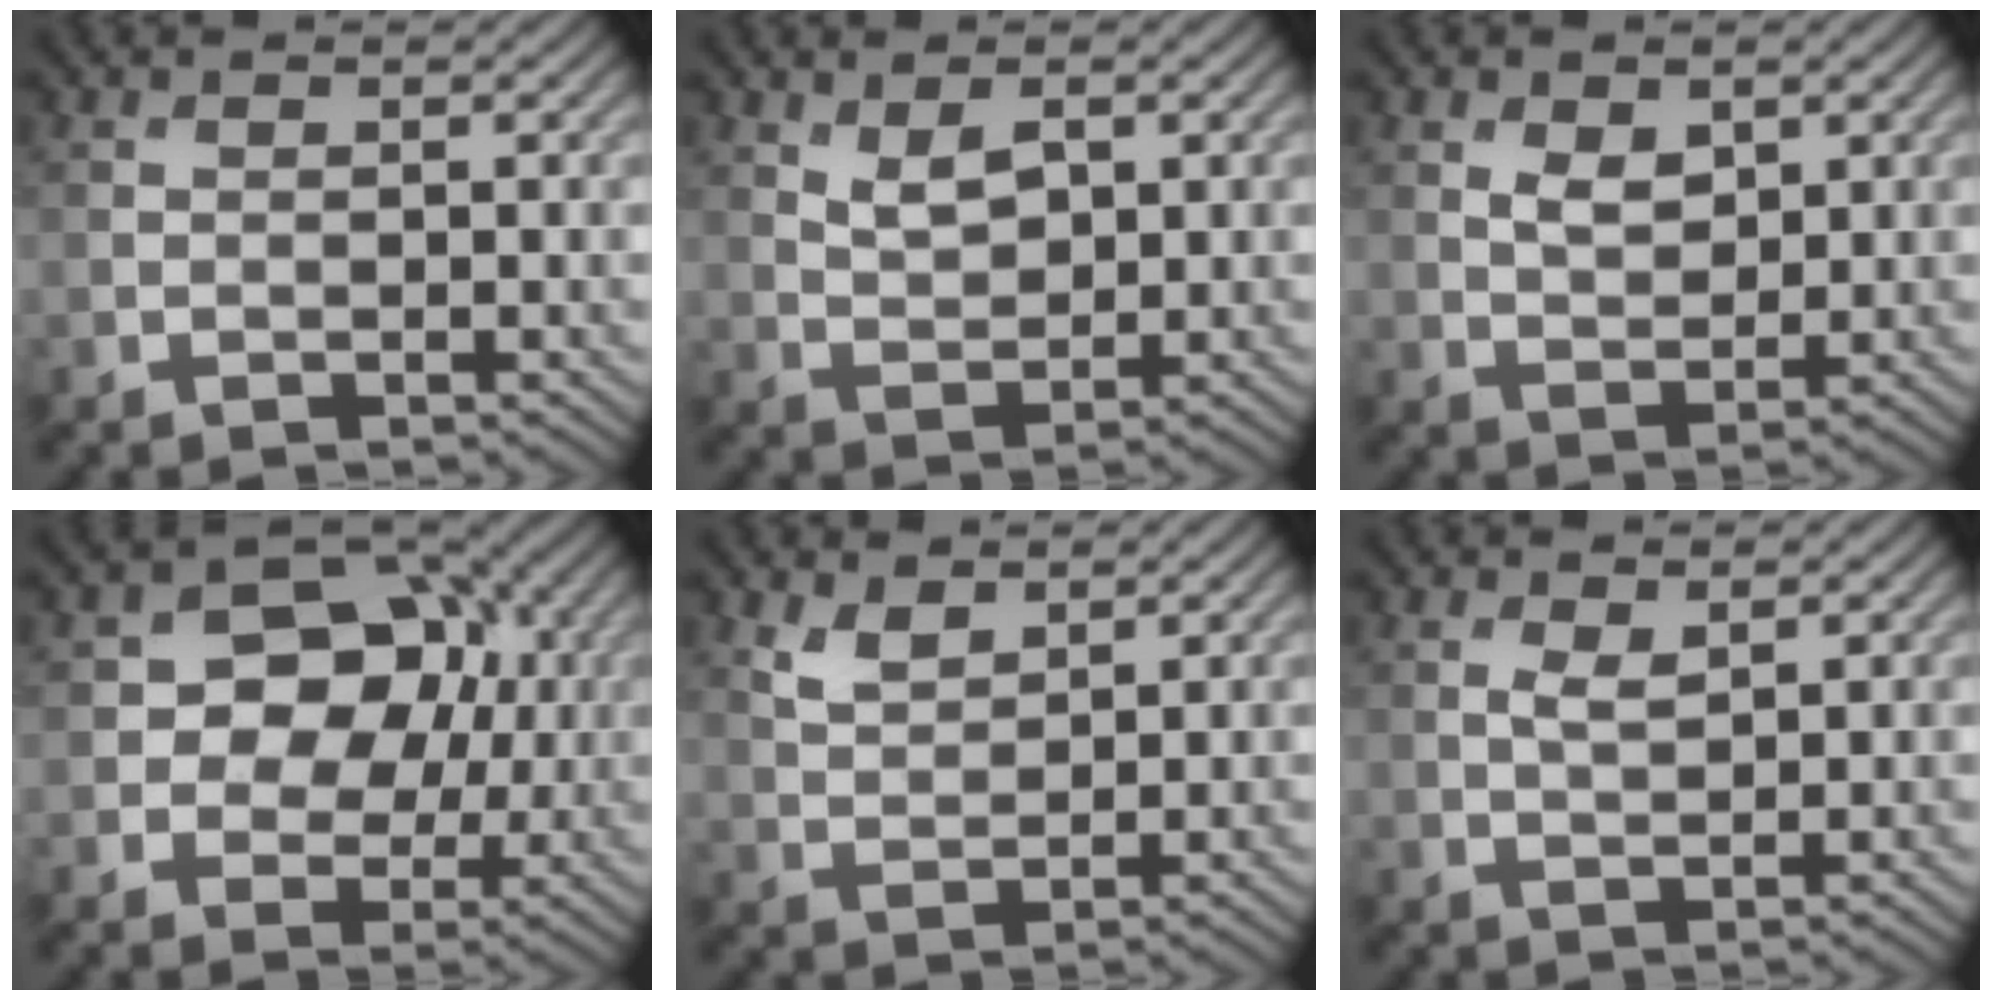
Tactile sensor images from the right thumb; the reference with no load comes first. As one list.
[{"total": 3.4, "force": [1.6, 1.7, 2.4], "torque": [-0.053, -0.003, 0.035]}, {"total": 2.9, "force": [1.3, 1.8, 1.8], "torque": [-0.038, -0.005, 0.028]}, {"total": 10.2, "force": [1.1, 8.1, 6.1], "torque": [-0.085, 0.018, -0.005]}, {"total": 3.0, "force": [2.1, 1.3, 1.6], "torque": [-0.041, -0.004, 0.048]}, {"total": 1.8, "force": [0.8, 0.7, 1.4], "torque": [-0.034, -0.003, 0.019]}]